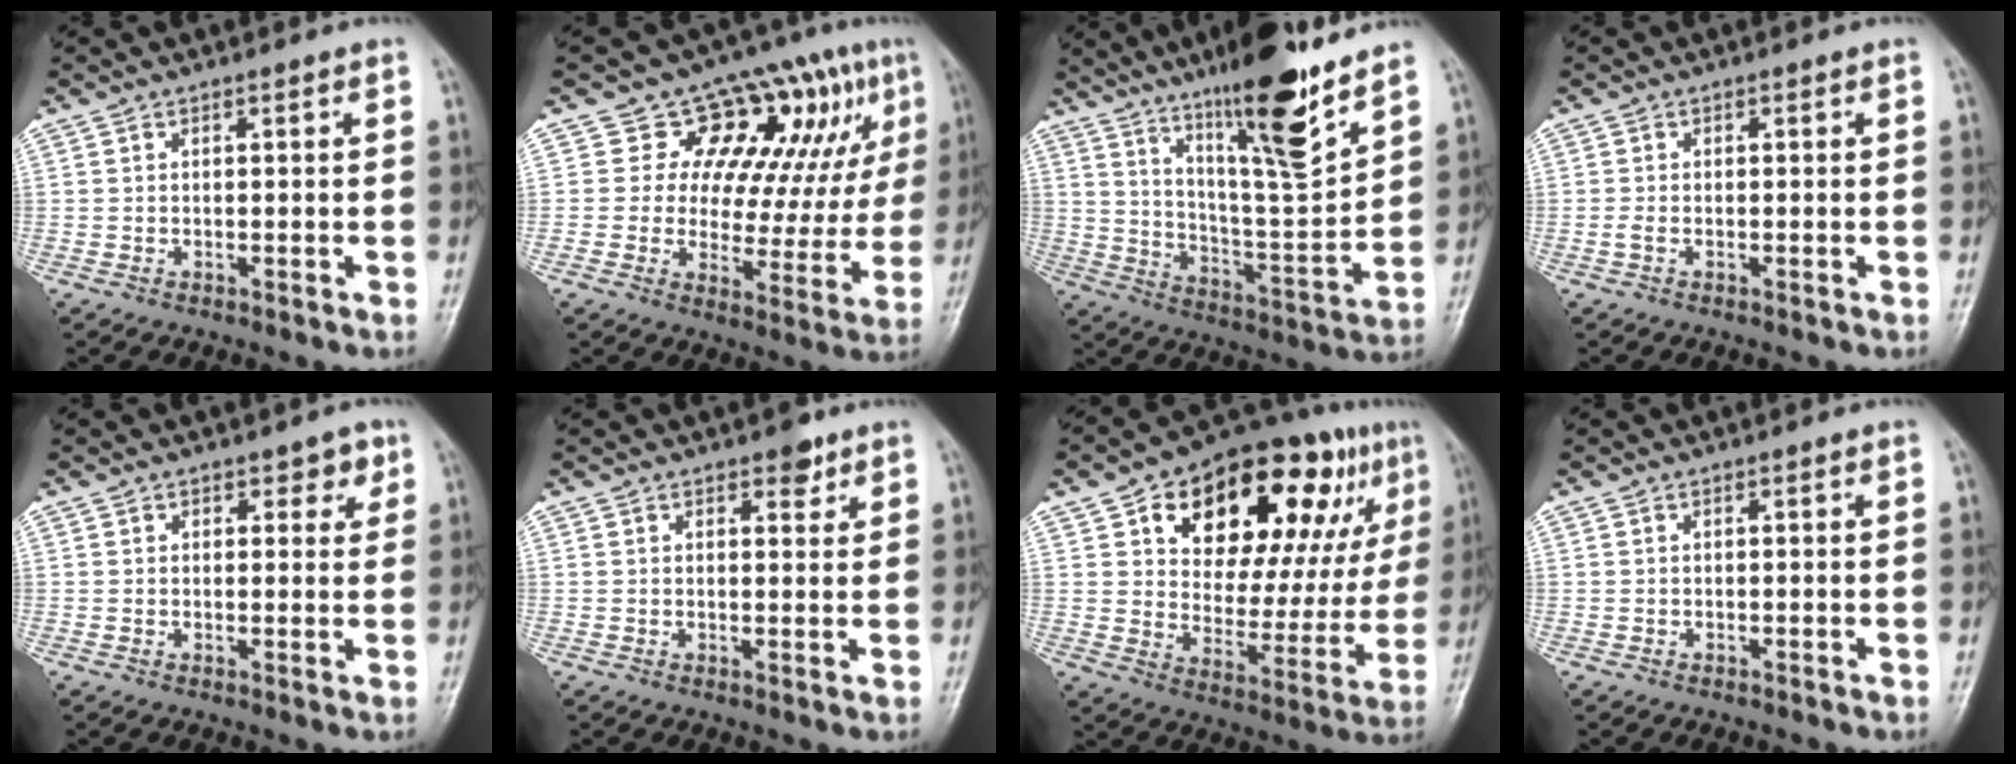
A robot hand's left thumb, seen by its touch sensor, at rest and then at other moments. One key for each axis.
{"total": 14.1, "fx": 6.3, "fy": 8.6, "fz": 9.2, "tx": -0.063, "ty": -0.014, "tz": 0.080}
{"total": 18.6, "fx": 12.8, "fy": 2.8, "fz": 13.3, "tx": -0.194, "ty": -0.081, "tz": 0.217}
{"total": 0.7, "fx": -0.2, "fy": 0.4, "fz": 0.6, "tx": -0.019, "ty": -0.003, "tz": -0.006}
{"total": 3.3, "fx": 1.8, "fy": 2.2, "fz": 1.6, "tx": 0.010, "ty": -0.007, "tz": 0.020}
{"total": 3.0, "fx": 2.0, "fy": 1.6, "fz": 1.6, "tx": -0.005, "ty": -0.009, "tz": 0.026}
{"total": 27.5, "fx": 12.3, "fy": 13.7, "fz": 20.5, "tx": -0.253, "ty": 0.002, "tz": 0.188}
{"total": 0.0}